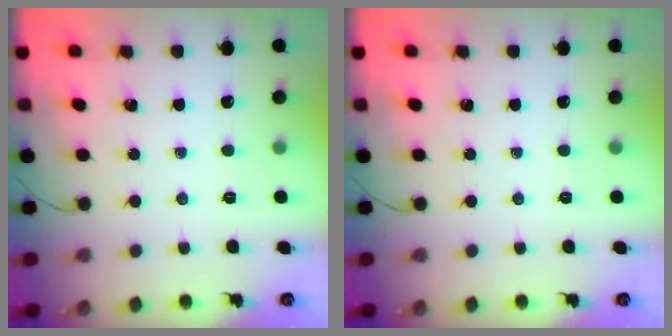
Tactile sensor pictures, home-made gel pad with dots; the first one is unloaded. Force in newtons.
{"total": 0.0}